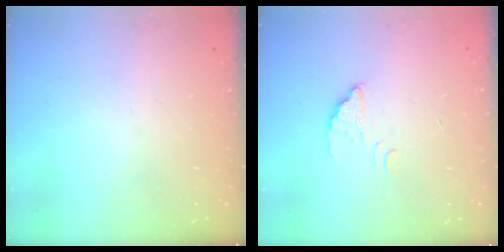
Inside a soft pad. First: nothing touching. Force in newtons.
{"total": 2.6, "press": 2.6, "slide": 0.1}